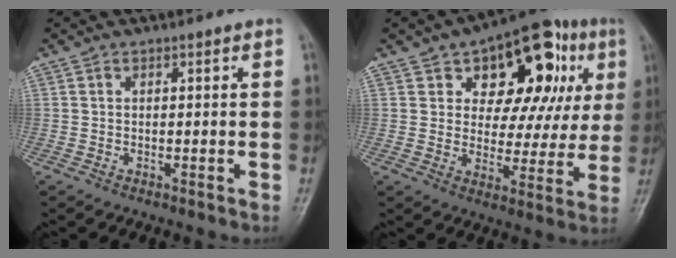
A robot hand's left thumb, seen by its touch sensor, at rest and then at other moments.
{"total": 20.7, "force": [8.0, 11.9, 14.9], "torque": [-0.143, 0.008, 0.107]}